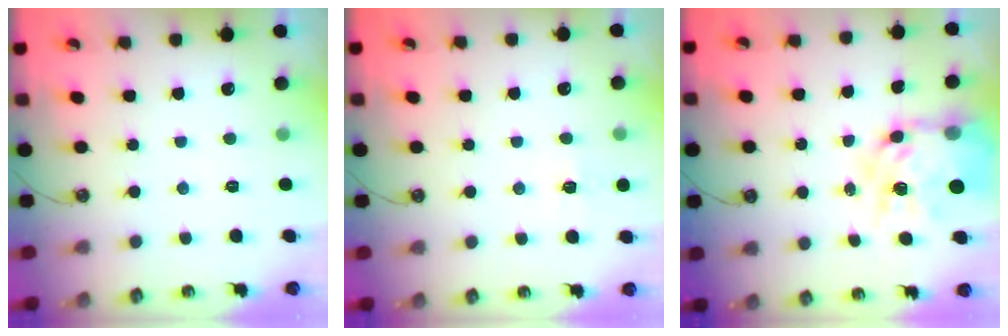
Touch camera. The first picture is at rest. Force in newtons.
{"total": 4.9, "press": 4.9, "slide": 0.5}
{"total": 15.4, "press": 15.4, "slide": 1.2}